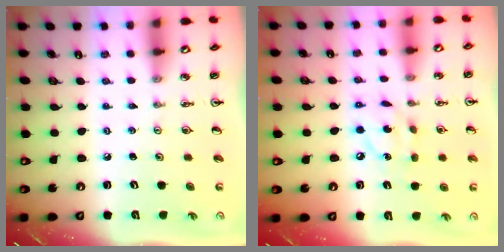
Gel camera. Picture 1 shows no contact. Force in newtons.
{"total": 9.3, "press": 9.3, "slide": 0.5}